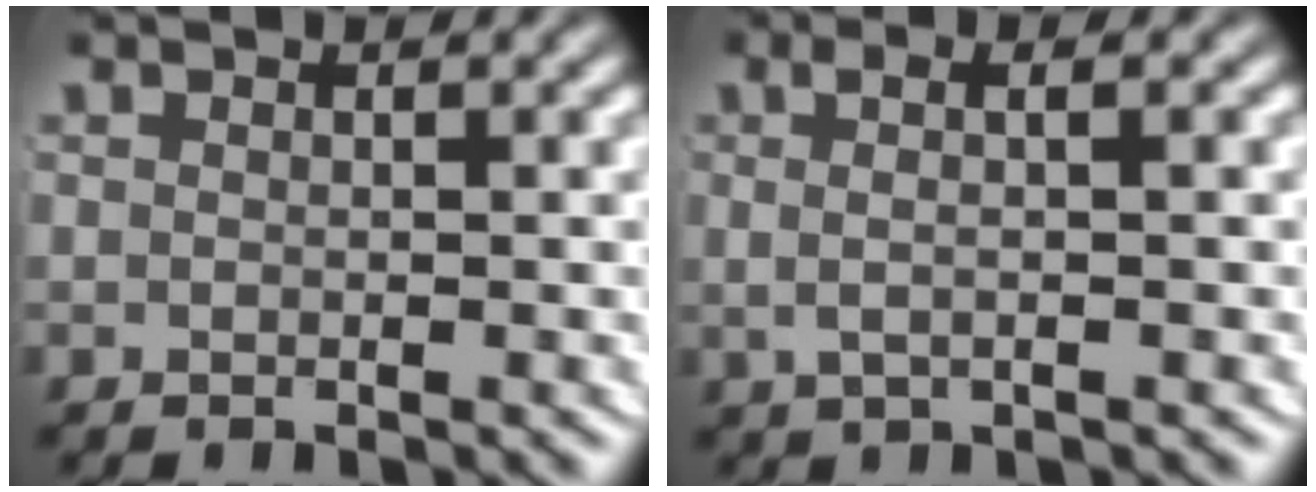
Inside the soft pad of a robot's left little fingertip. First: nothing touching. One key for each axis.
{"total": 3.0, "fx": 0.4, "fy": 1.0, "fz": 2.8, "tx": -0.042, "ty": 0.005, "tz": 0.007}